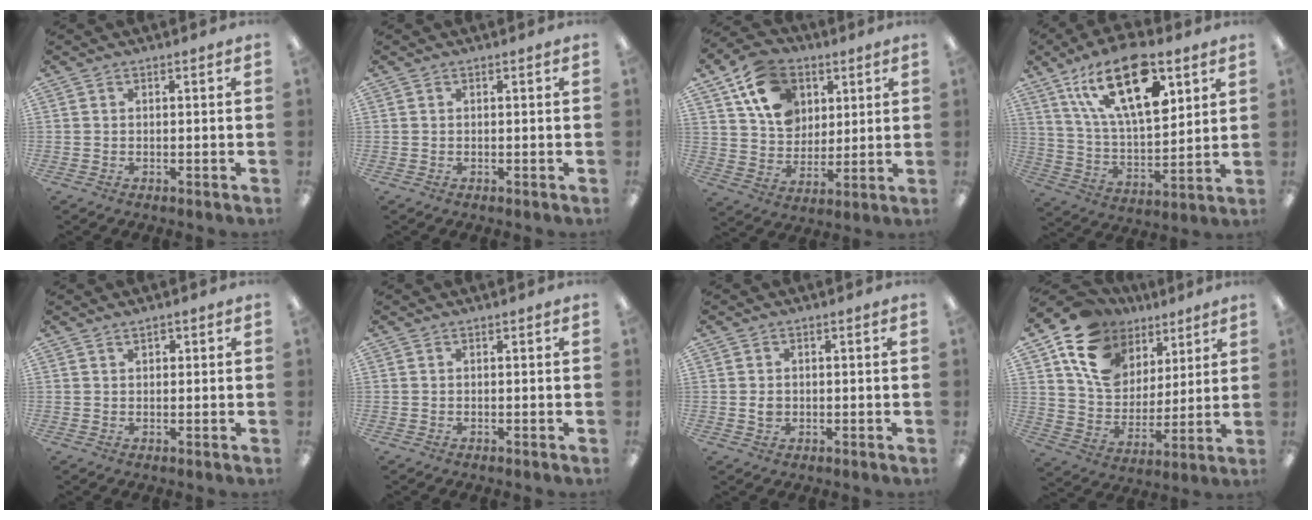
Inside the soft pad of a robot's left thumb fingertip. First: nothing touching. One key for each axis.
{"total": 0.0}
{"total": 15.1, "fx": 7.0, "fy": 11.4, "fz": 7.0, "tx": -0.119, "ty": -0.014, "tz": 0.135}
{"total": 22.1, "fx": 11.9, "fy": 9.8, "fz": 15.9, "tx": -0.281, "ty": -0.047, "tz": 0.198}
{"total": 1.4, "fx": 1.0, "fy": 0.8, "fz": 0.7, "tx": -0.006, "ty": -0.001, "tz": 0.016}
{"total": 0.0}
{"total": 2.0, "fx": 0.0, "fy": 1.5, "fz": 1.3, "tx": -0.026, "ty": 0.003, "tz": -0.001}
{"total": 16.7, "fx": 9.0, "fy": 12.4, "fz": 6.8, "tx": -0.127, "ty": -0.040, "tz": 0.173}